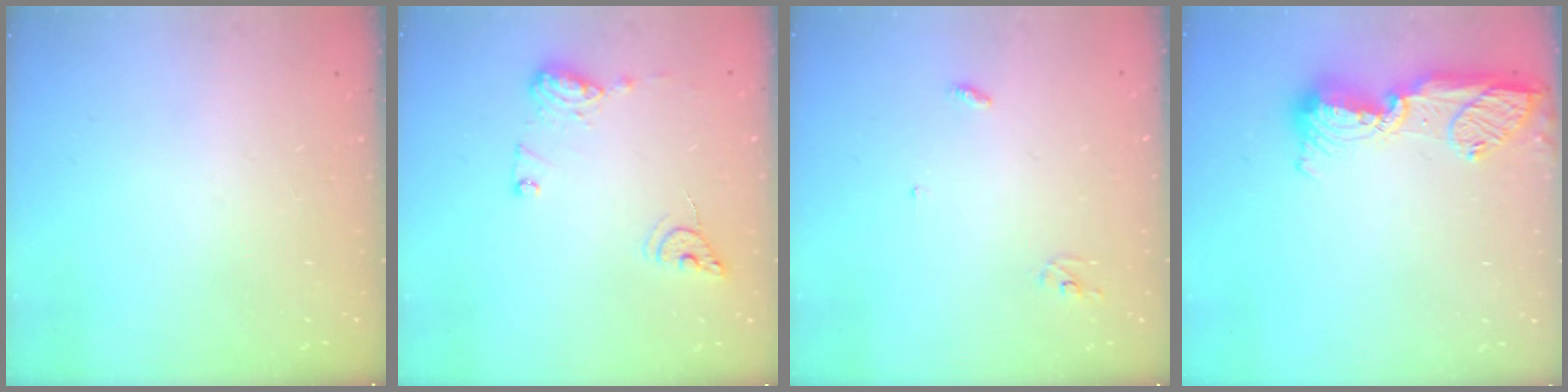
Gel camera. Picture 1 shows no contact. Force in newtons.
{"total": 10.4, "press": 10.3, "slide": 0.9}
{"total": 2.8, "press": 2.8, "slide": 0.2}
{"total": 14.9, "press": 13.8, "slide": 5.6}